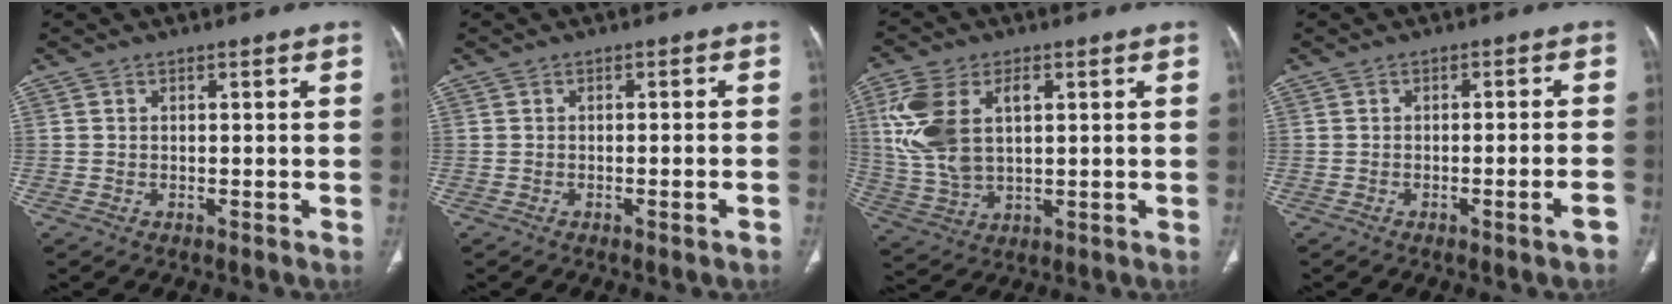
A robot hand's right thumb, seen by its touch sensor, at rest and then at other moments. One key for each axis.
{"total": 2.0, "fx": -0.9, "fy": 0.2, "fz": 1.8, "tx": -0.036, "ty": 0.006, "tz": -0.012}
{"total": 13.6, "fx": 3.4, "fy": 8.0, "fz": 10.5, "tx": -0.226, "ty": 0.002, "tz": 0.072}
{"total": 3.6, "fx": -1.9, "fy": 0.1, "fz": 3.1, "tx": -0.054, "ty": 0.013, "tz": -0.026}